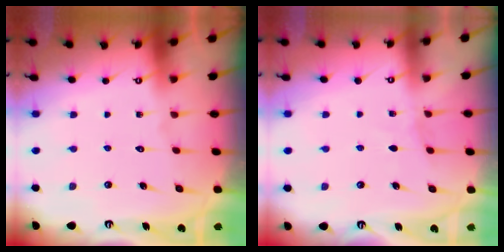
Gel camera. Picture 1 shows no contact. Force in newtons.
{"total": 2.7, "press": 2.7, "slide": 0.3}